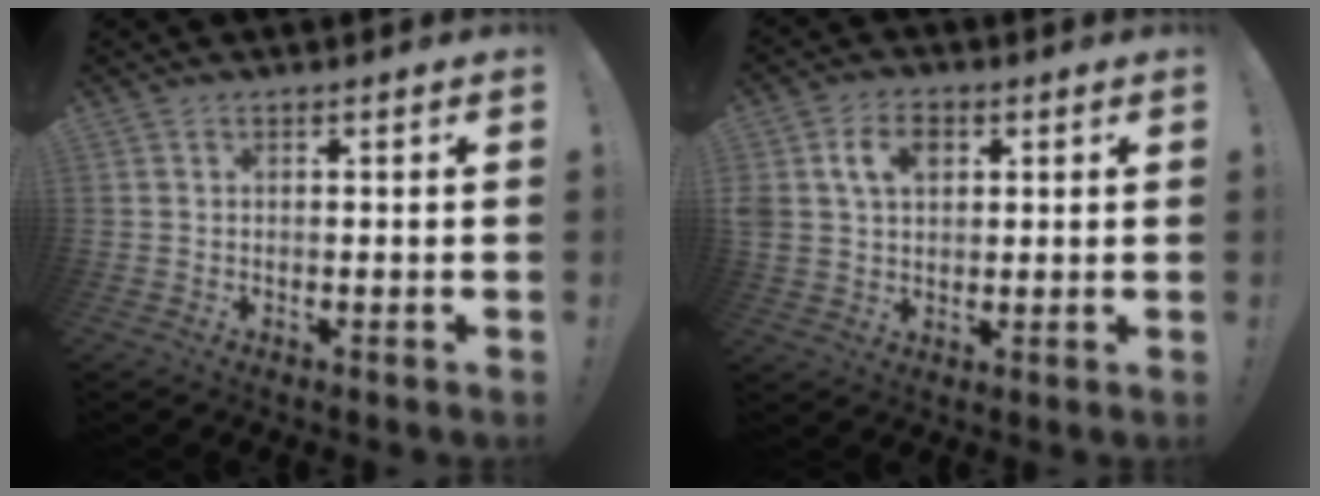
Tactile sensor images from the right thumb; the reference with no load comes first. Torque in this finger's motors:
{"motor_torque": [1.44, 1.47, 0.64, -0.08, 0.12]}